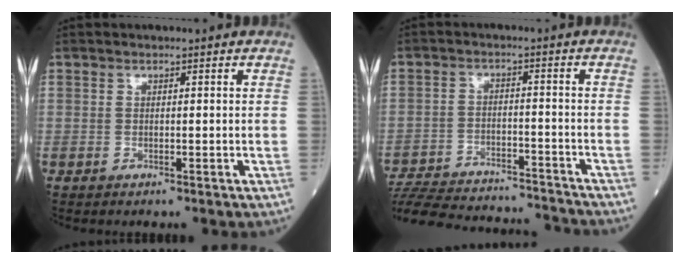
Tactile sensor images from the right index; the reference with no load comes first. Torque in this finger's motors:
{"motor_torque": [-1.59, -0.35, -1.05, -0.21]}